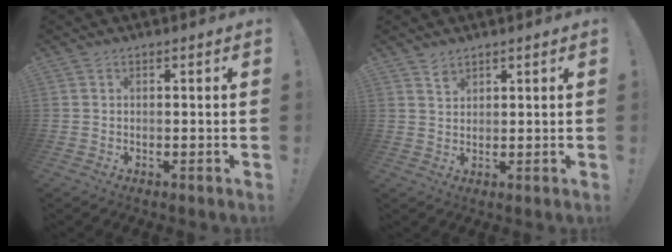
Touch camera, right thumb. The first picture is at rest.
{"total": 2.3, "force": [1.9, 1.1, 0.4], "torque": [0.013, -0.022, 0.032]}